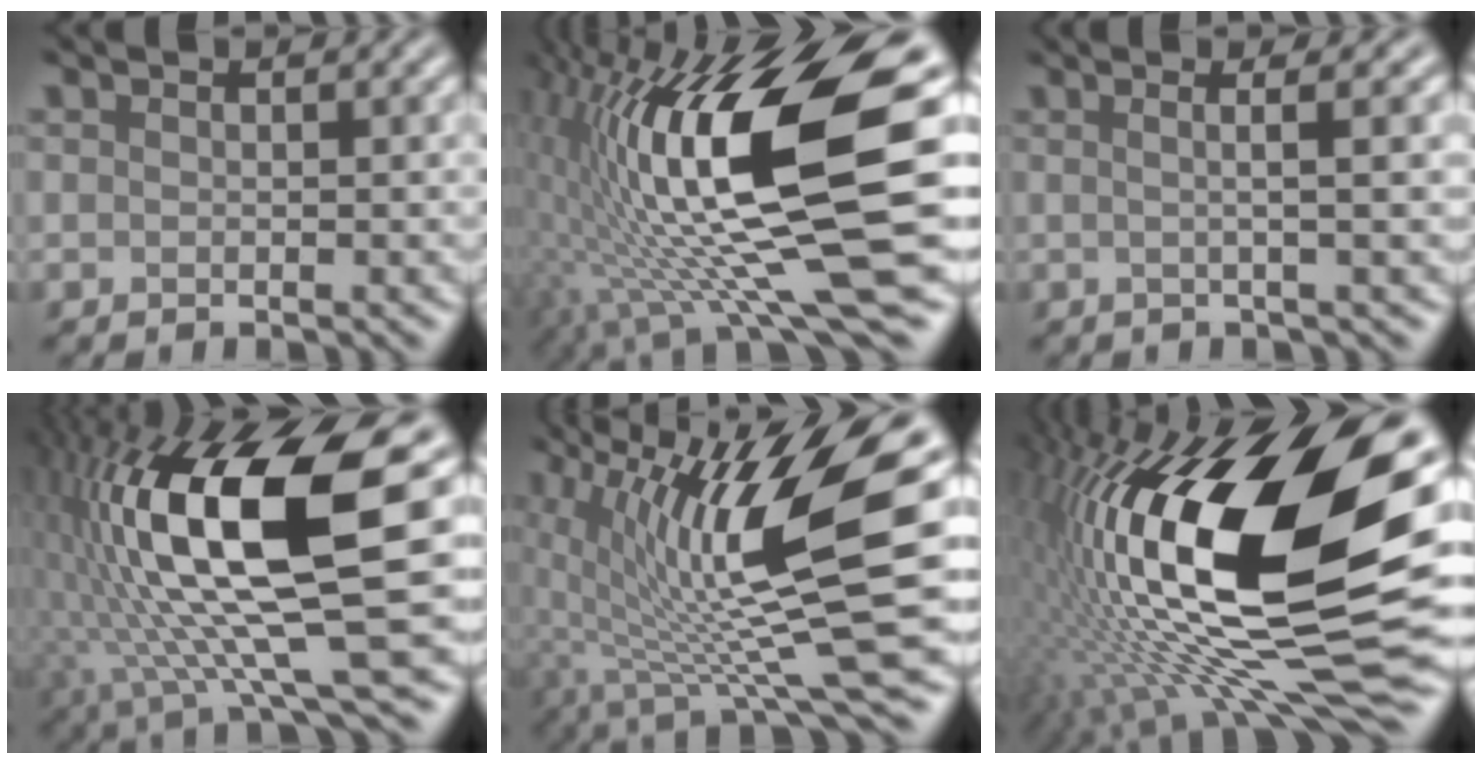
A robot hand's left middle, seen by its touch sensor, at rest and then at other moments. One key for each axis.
{"total": 15.8, "fx": 0.4, "fy": 4.1, "fz": 15.3, "tx": -0.263, "ty": -0.002, "tz": 0.011}
{"total": 4.7, "fx": 0.9, "fy": 1.4, "fz": 4.4, "tx": -0.052, "ty": 0.026, "tz": -0.020}
{"total": 15.2, "fx": 1.7, "fy": 4.4, "fz": 14.5, "tx": -0.284, "ty": -0.003, "tz": 0.043}
{"total": 12.8, "fx": 0.6, "fy": 3.6, "fz": 12.3, "tx": -0.219, "ty": -0.022, "tz": 0.028}
{"total": 20.6, "fx": 0.2, "fy": 7.8, "fz": 19.1, "tx": -0.360, "ty": 0.007, "tz": -0.004}